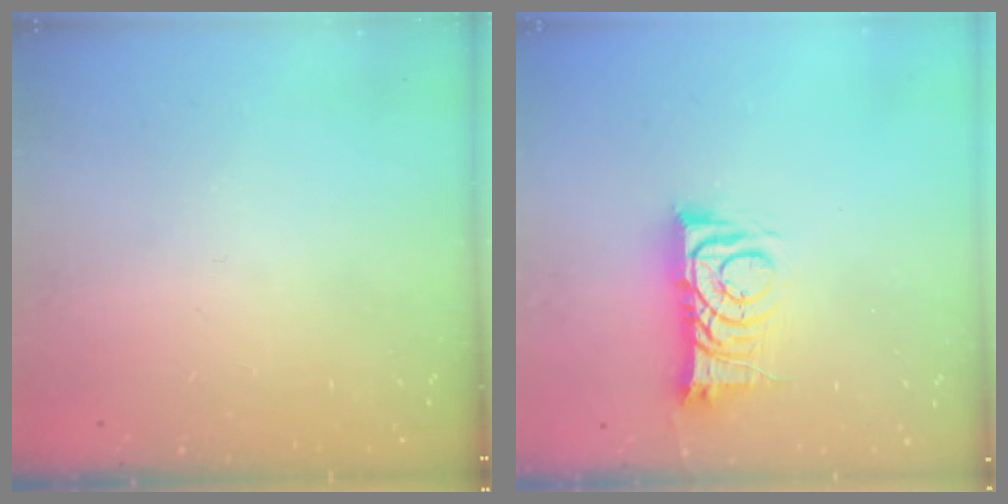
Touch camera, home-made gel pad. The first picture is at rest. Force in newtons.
{"total": 9.2, "press": 9.2, "slide": 0.1}